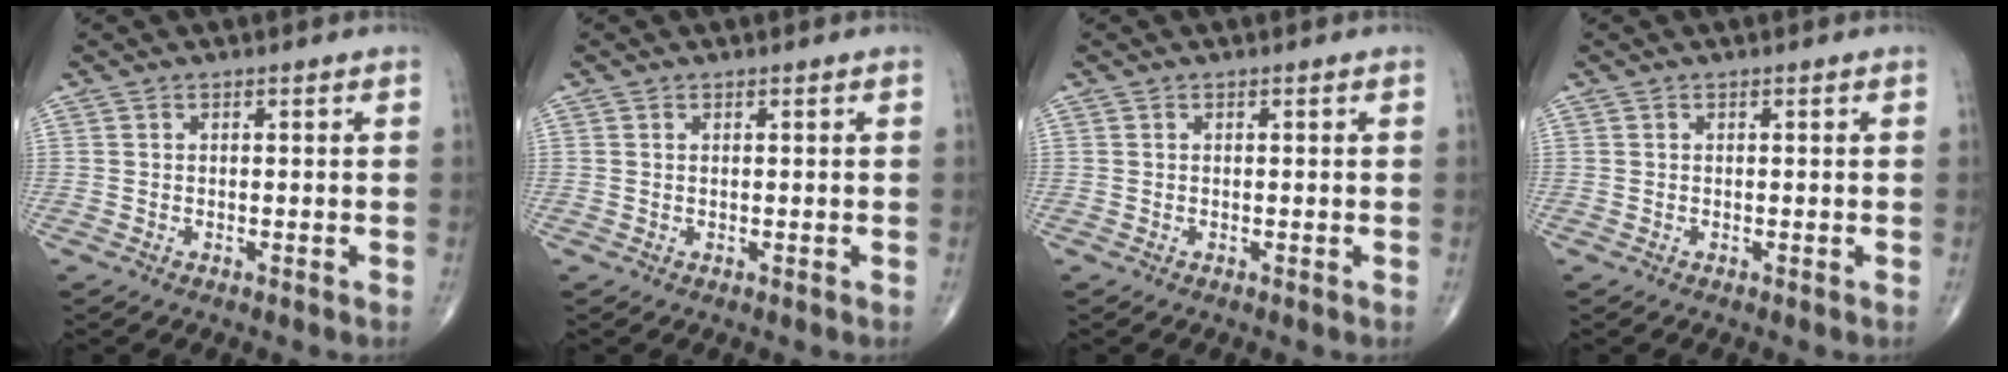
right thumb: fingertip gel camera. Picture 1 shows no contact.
{"total": 0.0}
{"total": 0.0}
{"total": 0.0}